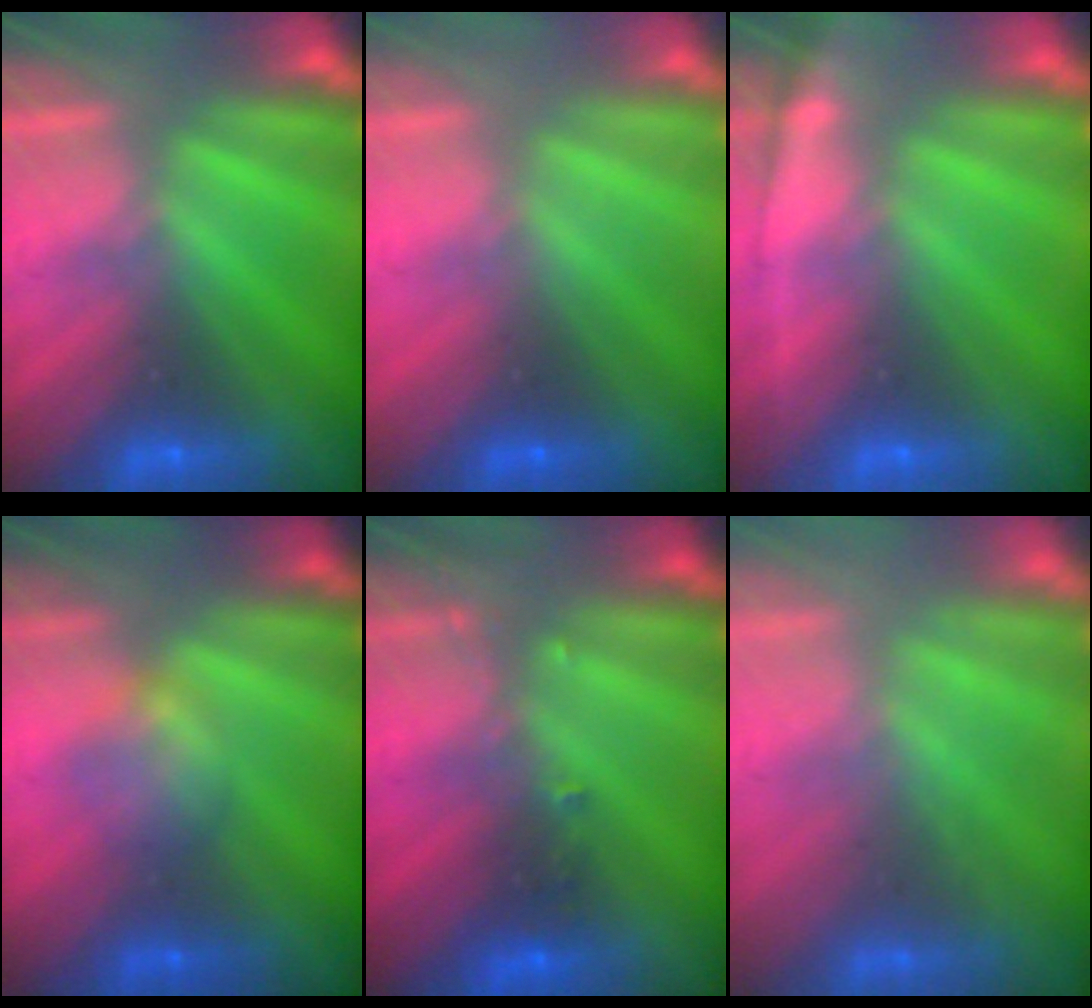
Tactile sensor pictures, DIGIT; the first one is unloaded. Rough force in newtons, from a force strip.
{"total": 3.2}
{"total": 1.4}
{"total": 2.3}
{"total": 2.7}
{"total": 2.1}